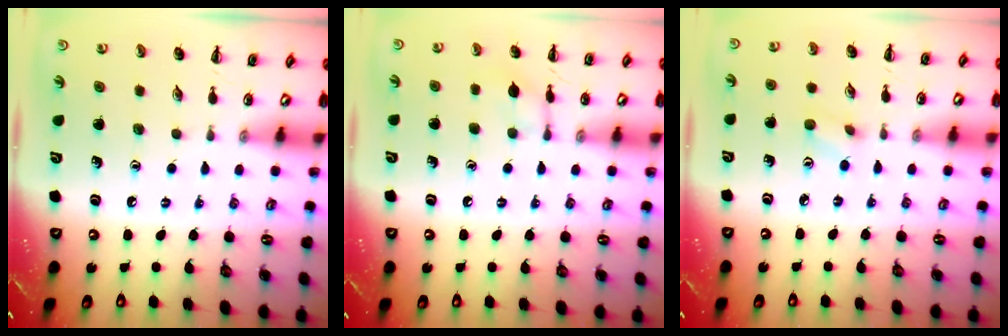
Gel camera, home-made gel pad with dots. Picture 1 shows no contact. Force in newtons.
{"total": 5.8, "press": 5.8, "slide": 0.3}
{"total": 2.8, "press": 2.7, "slide": 0.9}